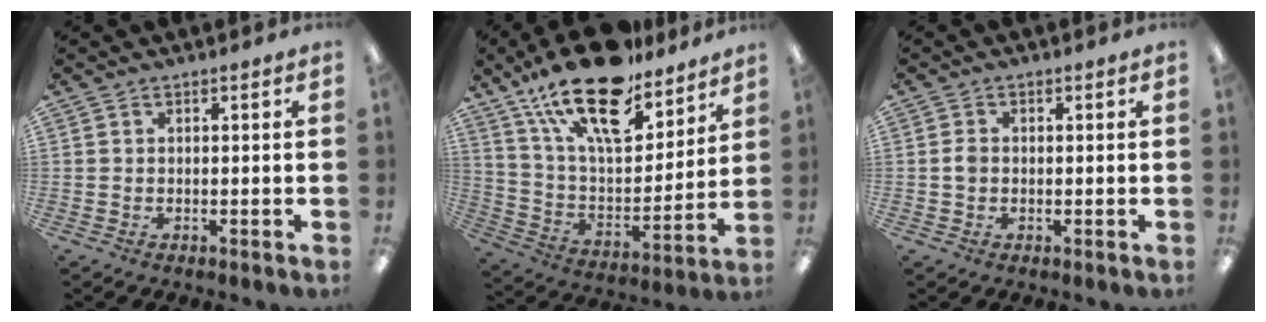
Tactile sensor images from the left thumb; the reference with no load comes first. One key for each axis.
{"total": 23.1, "fx": 16.1, "fy": 9.6, "fz": 13.5, "tx": -0.234, "ty": -0.098, "tz": 0.280}
{"total": 1.8, "fx": 0.0, "fy": 1.4, "fz": 1.1, "tx": -0.022, "ty": 0.005, "tz": -0.002}